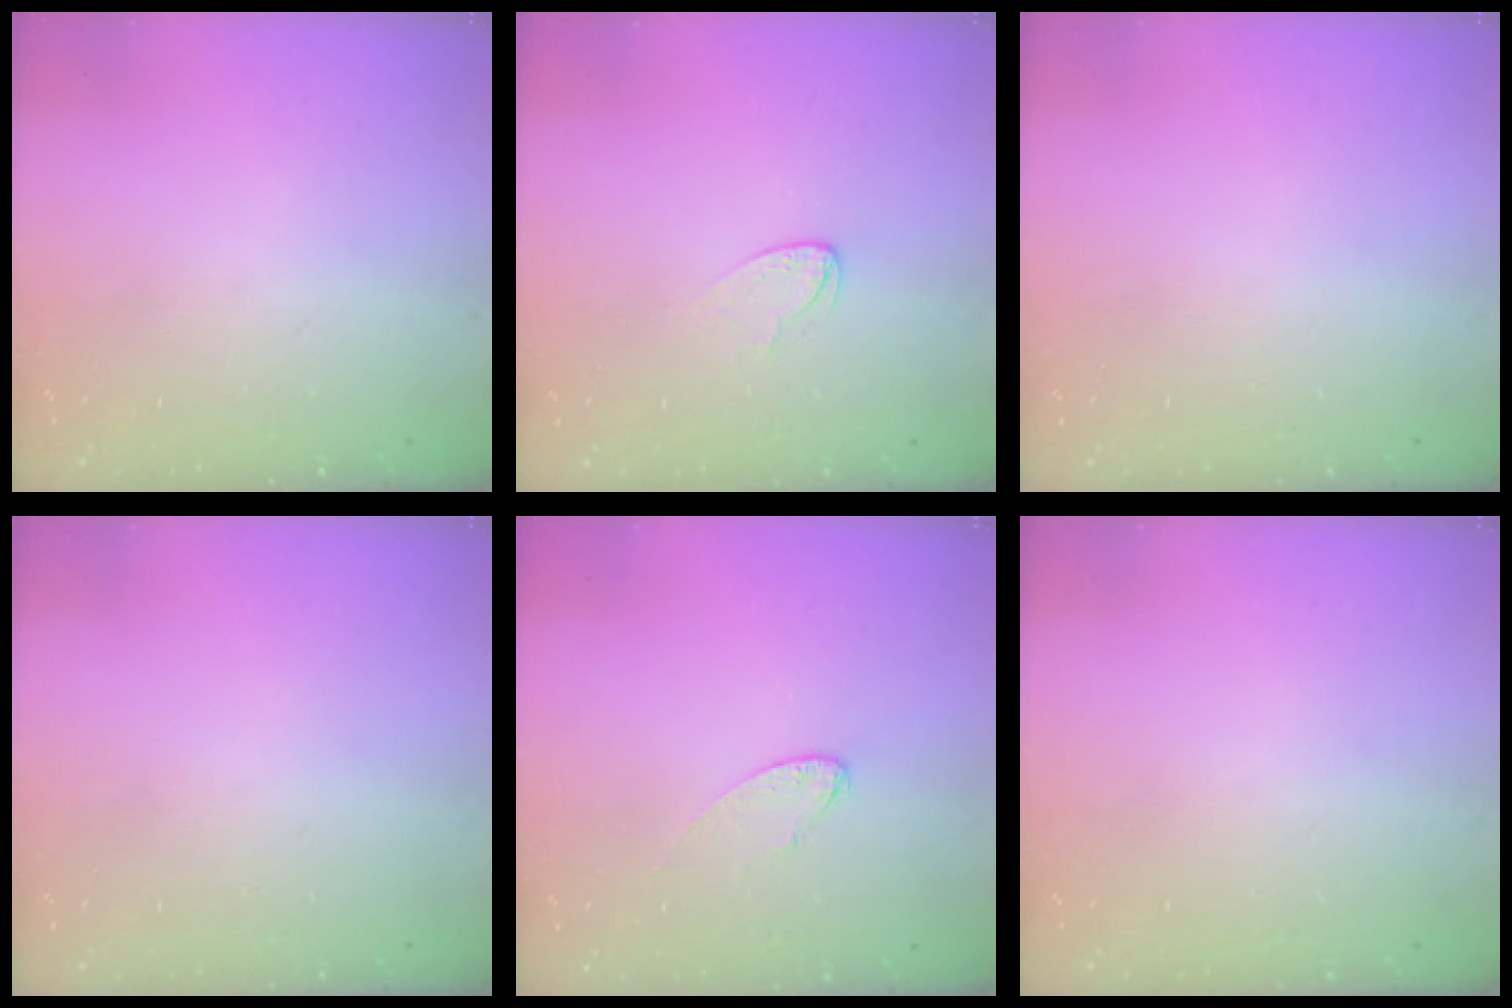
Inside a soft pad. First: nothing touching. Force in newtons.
{"total": 4.0, "press": 3.9, "slide": 0.3}
{"total": 0.0}
{"total": 0.0}
{"total": 5.1, "press": 5.1, "slide": 0.4}
{"total": 0.0}